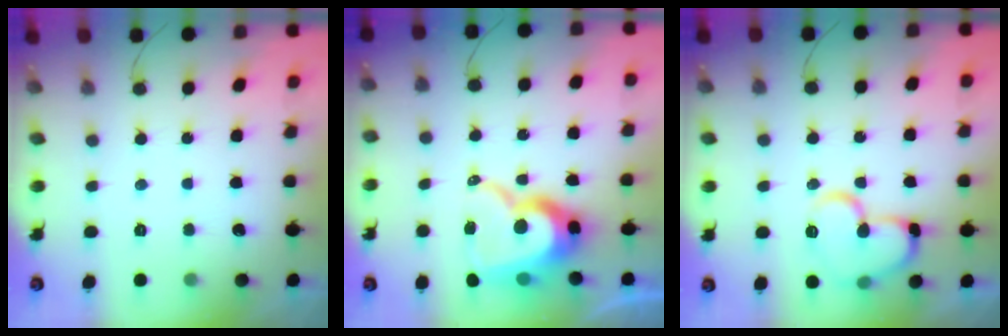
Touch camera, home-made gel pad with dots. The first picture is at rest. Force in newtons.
{"total": 15.7, "press": 15.7, "slide": 1.3}
{"total": 14.1, "press": 14.0, "slide": 1.7}